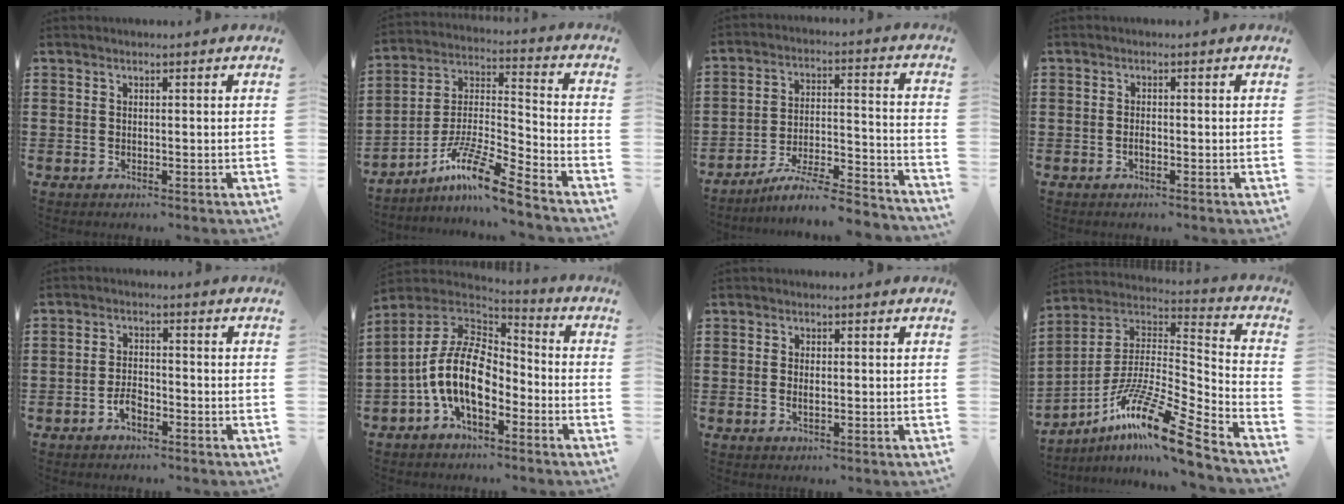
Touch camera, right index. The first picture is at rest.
{"total": 11.8, "force": [-9.3, 0.9, 7.3], "torque": [-0.141, 0.009, -0.181]}
{"total": 7.2, "force": [-6.4, 0.3, 3.3], "torque": [-0.051, -0.004, -0.124]}
{"total": 0.9, "force": [-0.4, 0.2, 0.8], "torque": [-0.017, -0.004, -0.005]}
{"total": 2.9, "force": [-1.7, 1.4, 1.8], "torque": [-0.041, 0.002, -0.036]}
{"total": 12.5, "force": [-2.9, 6.8, 10.1], "torque": [-0.233, -0.004, -0.063]}
{"total": 1.6, "force": [-0.2, 0.6, 1.5], "torque": [-0.027, 0.002, -0.003]}
{"total": 15.0, "force": [-10.0, 1.6, 11.1], "torque": [-0.212, 0.006, -0.187]}